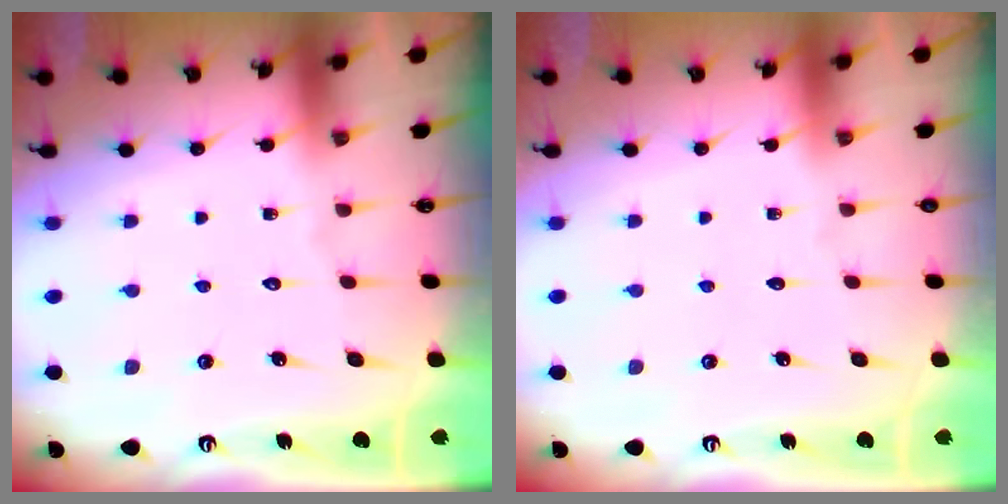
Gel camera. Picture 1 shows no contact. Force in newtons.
{"total": 0.0}